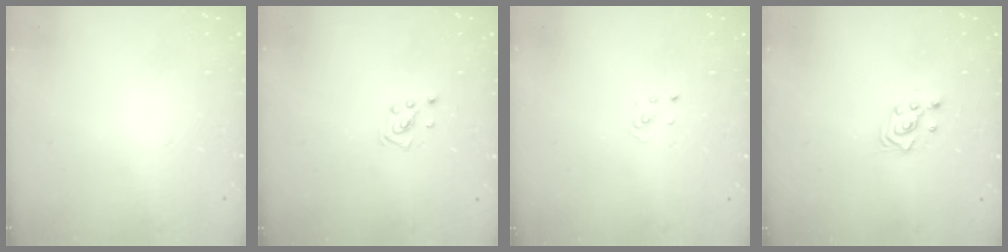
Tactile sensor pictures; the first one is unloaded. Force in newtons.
{"total": 2.2, "press": 2.2, "slide": 0.6}
{"total": 2.1, "press": 2.1, "slide": 0.1}
{"total": 2.4, "press": 2.2, "slide": 0.8}